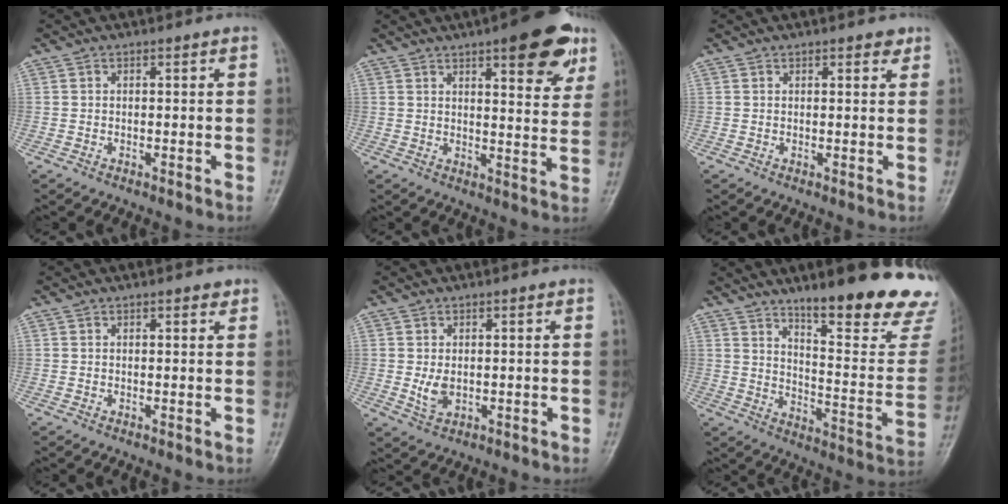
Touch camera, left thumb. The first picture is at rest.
{"total": 13.5, "force": [7.6, 4.3, 10.2], "torque": [-0.097, -0.031, 0.096]}
{"total": 1.8, "force": [1.2, 0.8, 1.0], "torque": [-0.003, -0.005, 0.012]}
{"total": 1.3, "force": [0.9, 0.6, 0.7], "torque": [-0.005, -0.003, 0.009]}
{"total": 3.3, "force": [0.1, 2.2, 2.5], "torque": [-0.042, -0.009, 0.007]}
{"total": 24.1, "force": [17.5, 5.3, 15.6], "torque": [-0.173, -0.106, 0.242]}